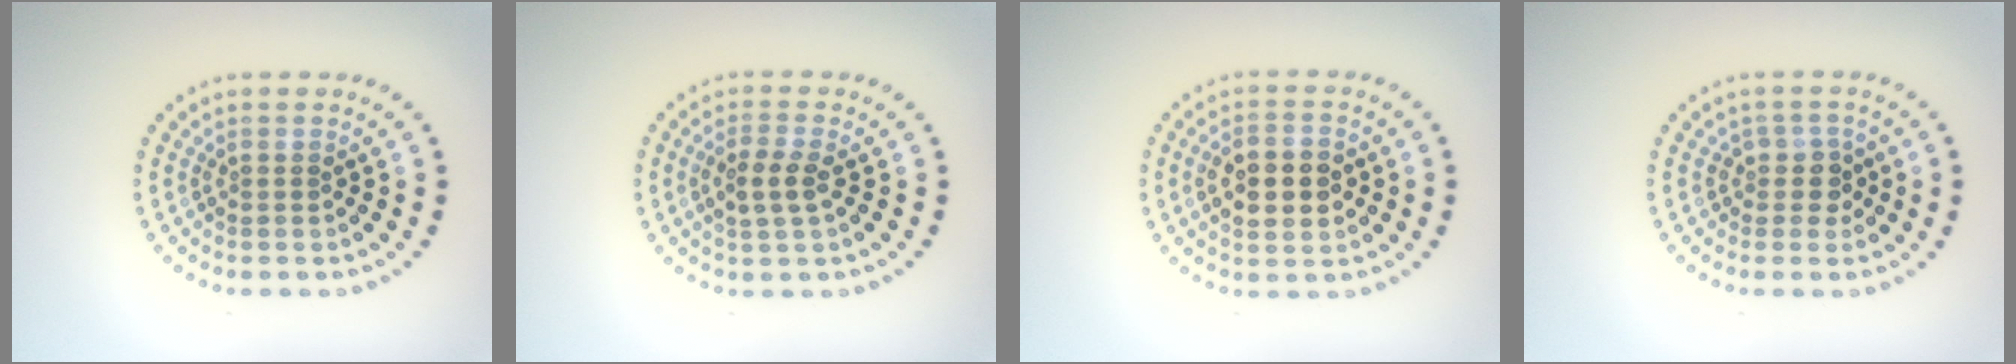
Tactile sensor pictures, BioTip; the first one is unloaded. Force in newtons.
{"total": 2.5, "press": 2.4, "slide": 0.7}
{"total": 5.2, "press": 5.2, "slide": 0.2}
{"total": 1.9, "press": 1.6, "slide": 1.1}